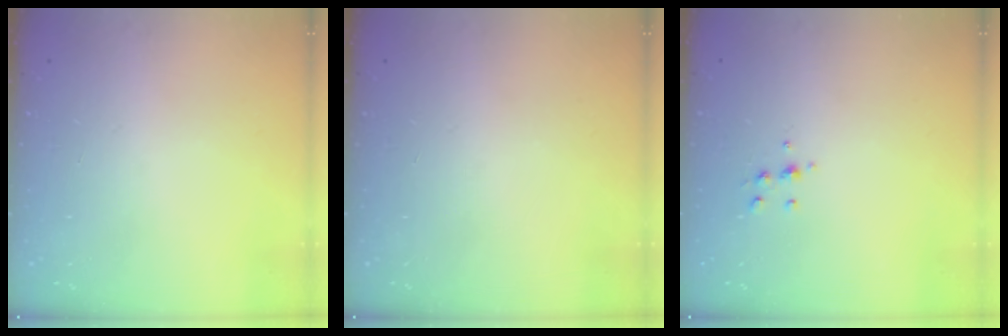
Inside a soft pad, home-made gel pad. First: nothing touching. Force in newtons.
{"total": 0.0}
{"total": 5.4, "press": 5.4, "slide": 0.5}